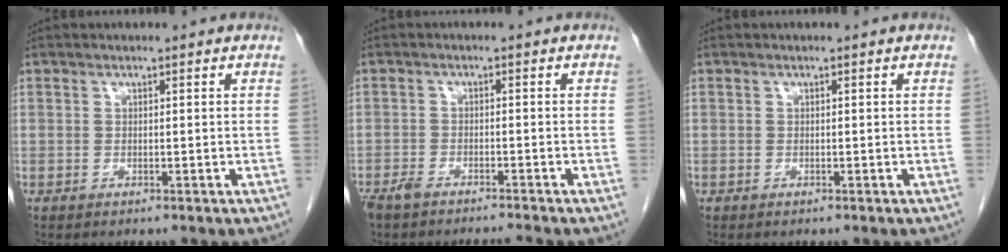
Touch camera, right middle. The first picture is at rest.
{"total": 4.4, "force": [-4.0, 0.1, 1.9], "torque": [-0.033, -0.011, -0.070]}
{"total": 0.0}